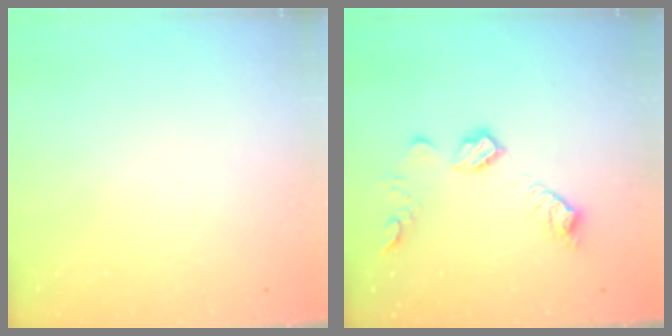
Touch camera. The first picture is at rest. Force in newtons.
{"total": 11.0, "press": 11.0, "slide": 0.3}